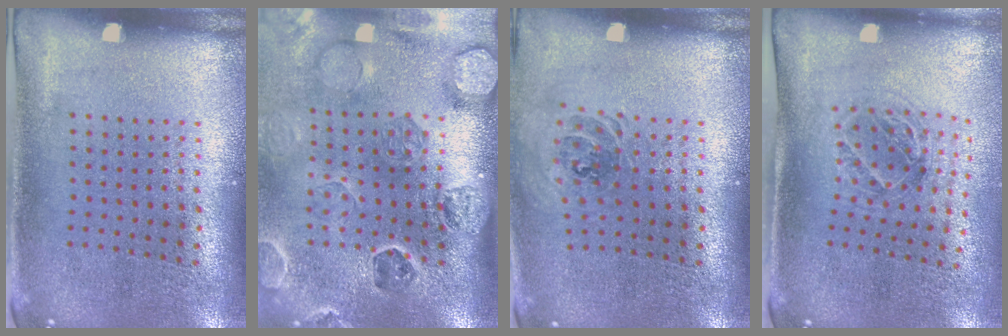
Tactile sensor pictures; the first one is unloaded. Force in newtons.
{"total": 2.7, "press": 2.6, "slide": 0.5}
{"total": 0.9, "press": 0.9, "slide": 0.2}
{"total": 1.1, "press": 1.1, "slide": 0.3}